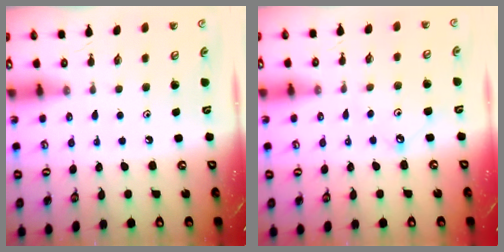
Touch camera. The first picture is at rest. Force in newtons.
{"total": 4.5, "press": 4.5, "slide": 0.2}